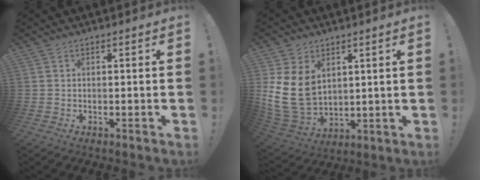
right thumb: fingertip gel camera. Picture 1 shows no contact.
{"total": 14.5, "force": [3.1, 10.7, 9.3], "torque": [-0.195, -0.021, 0.066]}